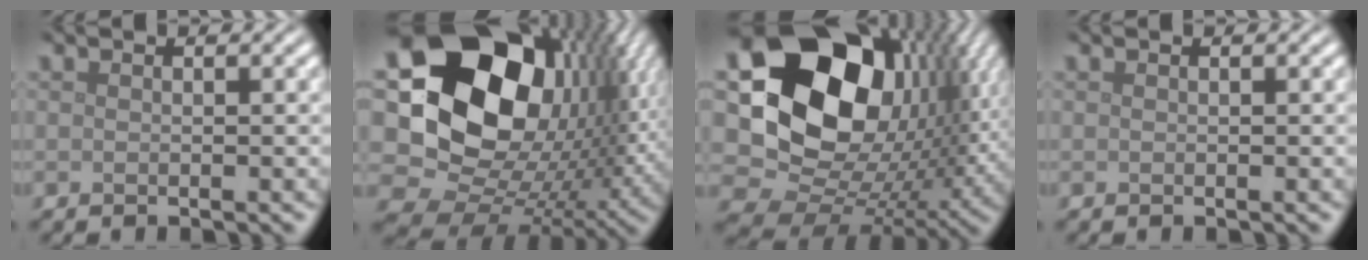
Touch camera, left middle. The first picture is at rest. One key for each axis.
{"total": 20.5, "fx": 4.4, "fy": 15.3, "fz": 12.9, "tx": -0.233, "ty": 0.006, "tz": 0.093}
{"total": 18.5, "fx": 4.1, "fy": 13.8, "fz": 11.7, "tx": -0.211, "ty": -0.001, "tz": 0.090}
{"total": 0.0}